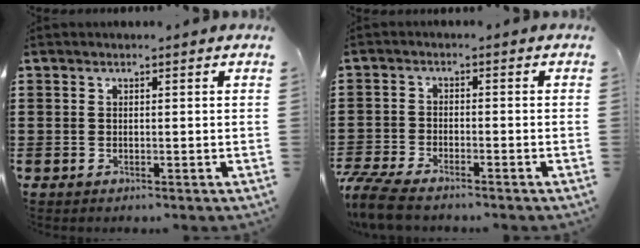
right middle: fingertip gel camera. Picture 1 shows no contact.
{"total": 5.0, "force": [-4.6, 0.5, 1.7], "torque": [-0.060, -0.011, -0.099]}